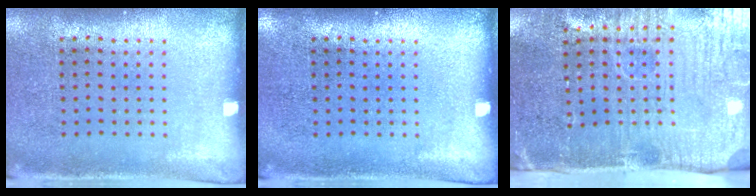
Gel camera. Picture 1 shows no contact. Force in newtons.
{"total": 0.0}
{"total": 5.1, "press": 4.3, "slide": 2.8}